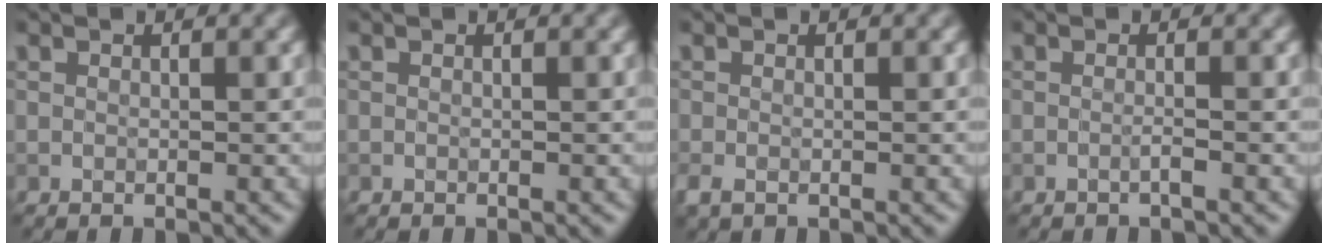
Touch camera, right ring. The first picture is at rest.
{"total": 0.0}
{"total": 1.2, "force": [-0.6, 0.6, 0.8], "torque": [-0.022, -0.005, -0.013]}
{"total": 0.9, "force": [-0.4, 0.1, 0.8], "torque": [-0.011, -0.001, -0.011]}